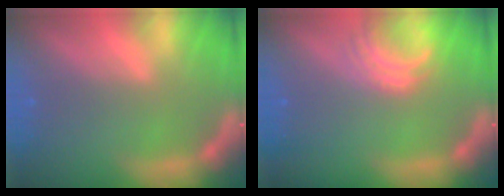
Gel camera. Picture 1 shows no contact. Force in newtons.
{"total": 3.0}